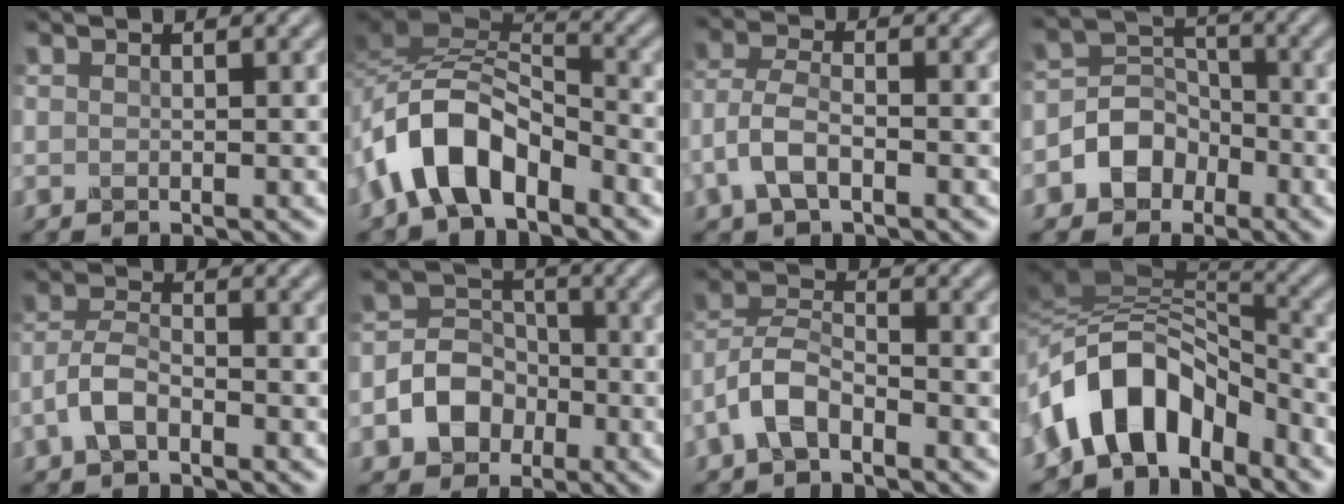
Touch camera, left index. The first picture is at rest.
{"total": 6.9, "force": [-4.2, 3.5, 4.3], "torque": [-0.077, 0.010, -0.088]}
{"total": 3.3, "force": [-1.4, 1.9, 2.3], "torque": [-0.064, 0.007, -0.039]}
{"total": 3.6, "force": [-2.0, 2.9, 0.9], "torque": [-0.016, 0.009, -0.045]}
{"total": 2.7, "force": [-1.7, 1.3, 1.7], "torque": [-0.043, 0.011, -0.046]}
{"total": 4.0, "force": [-1.7, 3.3, 1.3], "torque": [-0.027, 0.008, -0.042]}
{"total": 3.6, "force": [-2.4, 1.8, 2.0], "torque": [-0.049, 0.013, -0.058]}
{"total": 8.3, "force": [-3.5, 5.0, 5.6], "torque": [-0.094, 0.017, -0.067]}